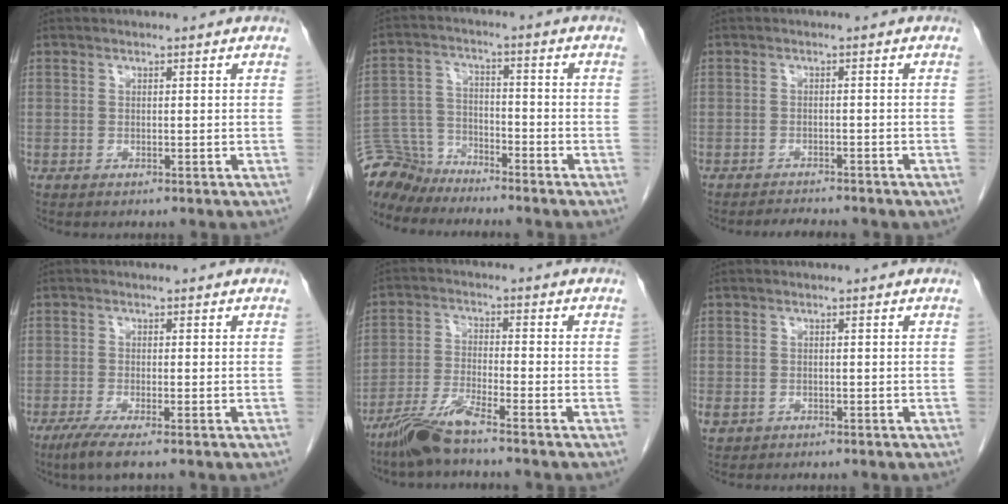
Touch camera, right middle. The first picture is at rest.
{"total": 8.2, "force": [-7.9, 2.1, -0.1], "torque": [-0.007, 0.006, -0.156]}
{"total": 3.9, "force": [-3.6, 0.6, 1.3], "torque": [-0.021, -0.004, -0.047]}
{"total": 3.5, "force": [-2.2, 0.1, 2.7], "torque": [-0.053, -0.012, -0.044]}
{"total": 6.4, "force": [-5.2, -0.2, 3.7], "torque": [-0.082, -0.021, -0.106]}
{"total": 1.5, "force": [-0.6, 1.2, 0.6], "torque": [-0.014, 0.003, -0.003]}